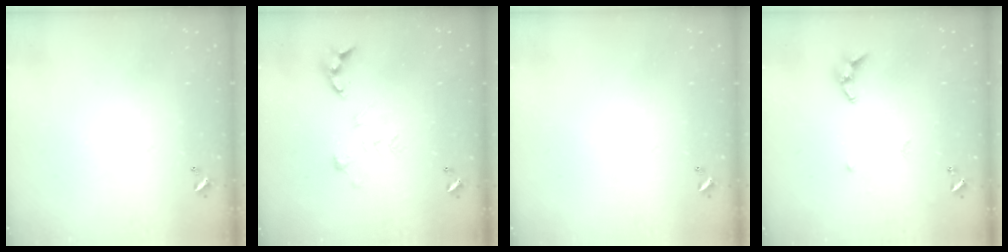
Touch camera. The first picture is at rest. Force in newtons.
{"total": 4.7, "press": 4.7, "slide": 0.4}
{"total": 0.0}
{"total": 7.9, "press": 7.9, "slide": 0.2}